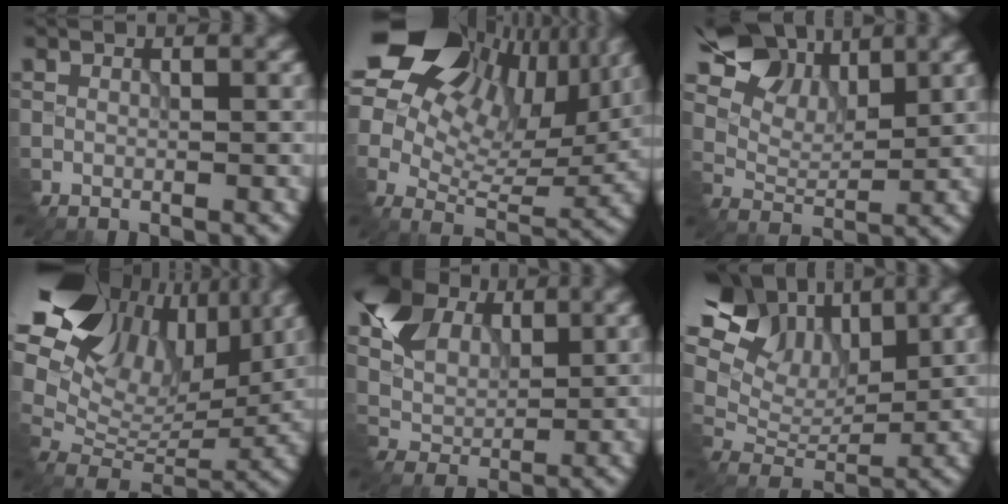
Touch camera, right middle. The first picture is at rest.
{"total": 18.0, "force": [9.0, 10.9, 11.1], "torque": [-0.216, 0.051, 0.153]}
{"total": 8.1, "force": [5.4, 4.3, 4.1], "torque": [-0.085, 0.007, 0.085]}
{"total": 15.0, "force": [8.8, 9.1, 8.0], "torque": [-0.181, 0.043, 0.164]}
{"total": 6.9, "force": [3.8, 4.6, 3.4], "torque": [-0.088, 0.008, 0.068]}
{"total": 11.7, "force": [7.0, 6.8, 6.5], "torque": [-0.161, 0.024, 0.103]}